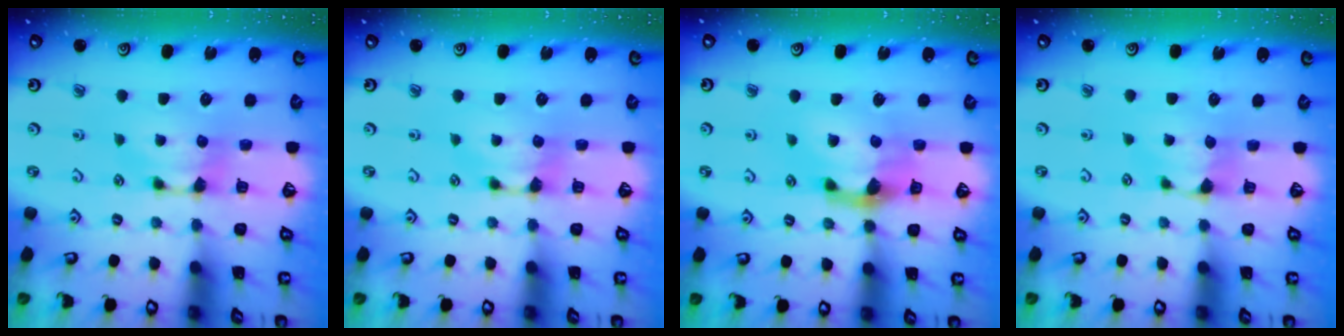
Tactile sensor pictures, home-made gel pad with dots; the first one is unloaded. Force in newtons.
{"total": 0.0}
{"total": 4.7, "press": 4.2, "slide": 2.1}
{"total": 0.6, "press": 0.3, "slide": 0.6}